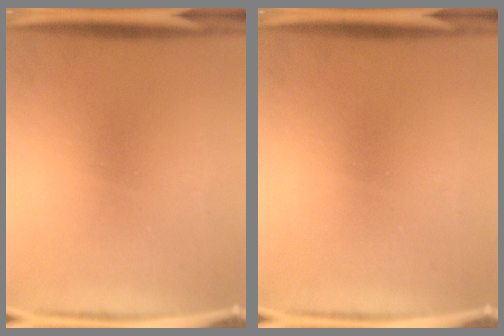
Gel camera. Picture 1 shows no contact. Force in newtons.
{"total": 0.0}